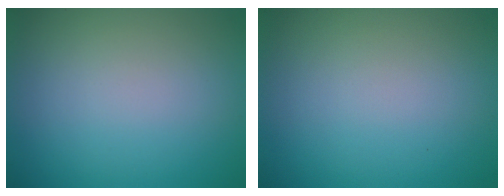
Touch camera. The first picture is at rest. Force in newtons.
{"total": 0.0}